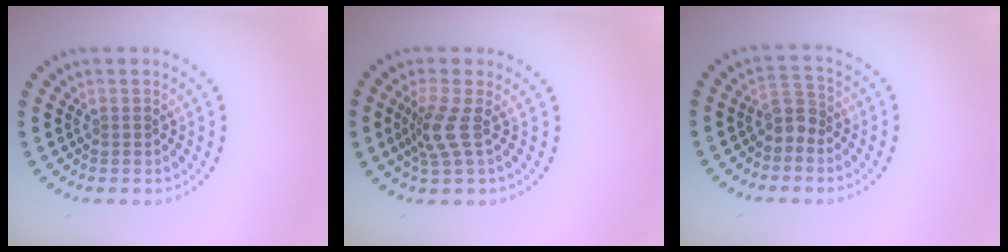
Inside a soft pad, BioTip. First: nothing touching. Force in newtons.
{"total": 2.6, "press": 1.9, "slide": 1.7}
{"total": 2.1, "press": 1.7, "slide": 1.2}